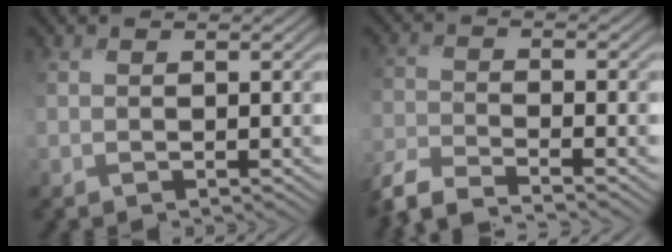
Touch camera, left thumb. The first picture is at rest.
{"total": 6.8, "force": [-5.9, 1.2, 3.1], "torque": [-0.065, -0.012, -0.124]}